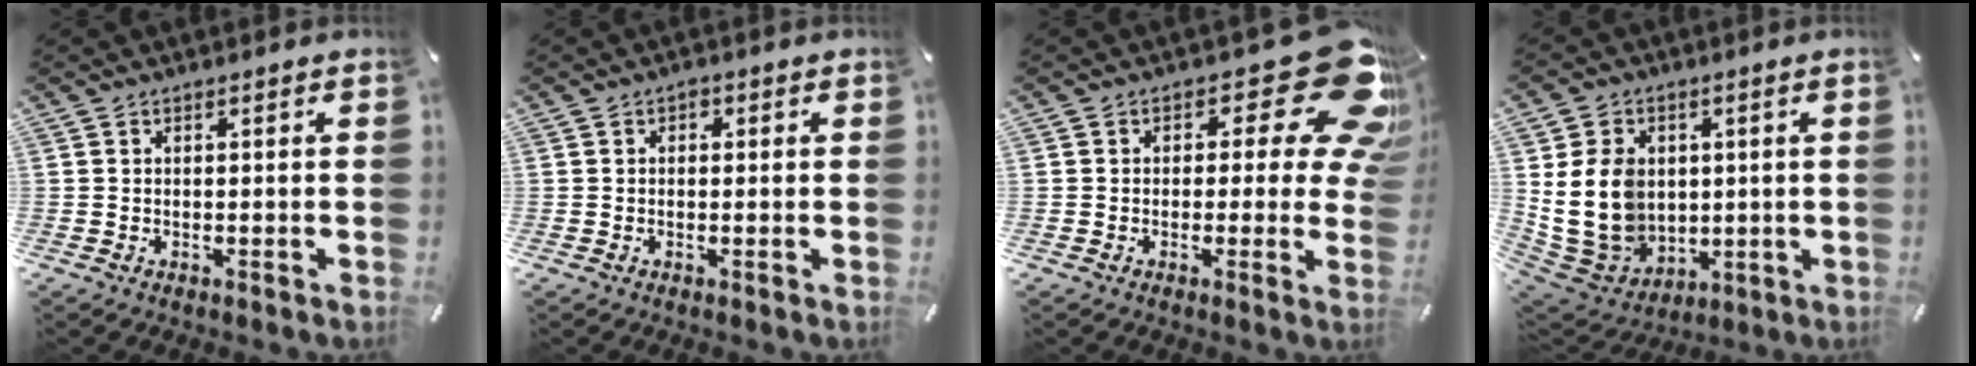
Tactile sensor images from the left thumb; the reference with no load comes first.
{"total": 1.1, "force": [0.2, 1.0, 0.4], "torque": [-0.009, 0.009, 0.001]}
{"total": 18.9, "force": [8.2, 8.1, 14.9], "torque": [-0.180, -0.050, 0.136]}
{"total": 13.9, "force": [2.1, 11.8, 6.9], "torque": [-0.161, -0.017, 0.042]}